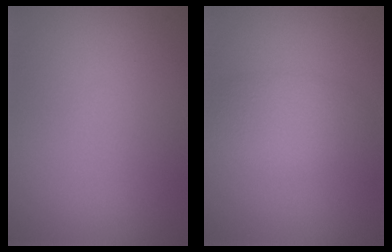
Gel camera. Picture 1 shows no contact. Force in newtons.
{"total": 2.8, "press": 2.8, "slide": 0.2}